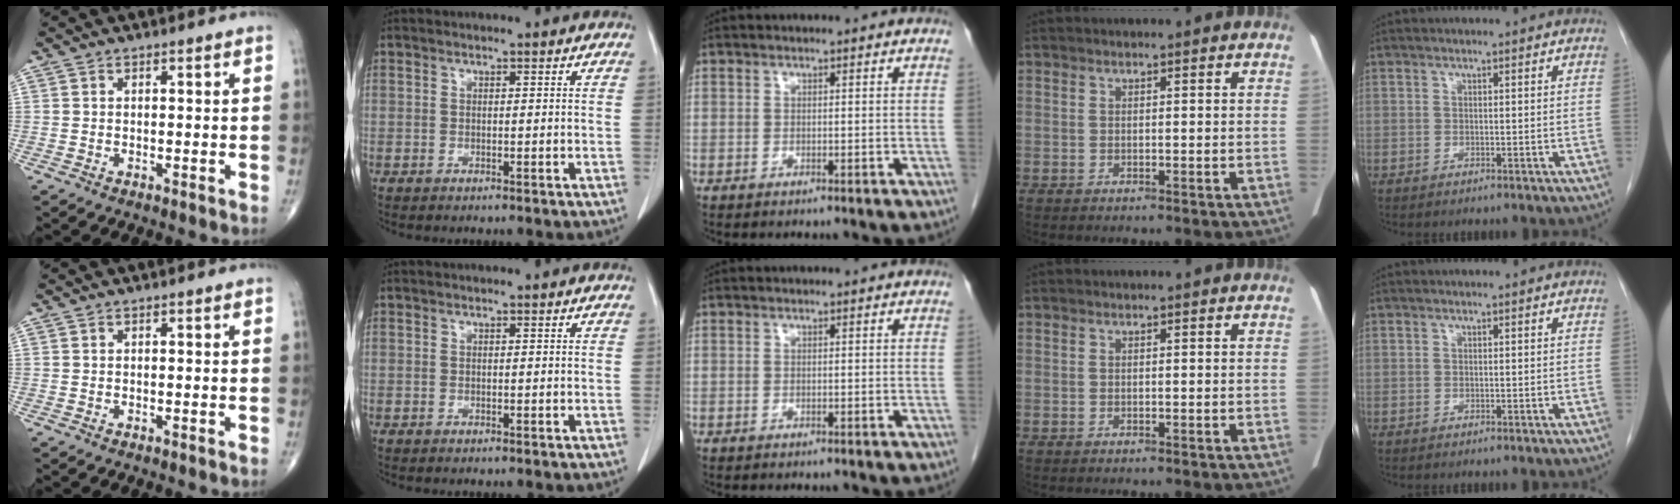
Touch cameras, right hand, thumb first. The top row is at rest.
{}